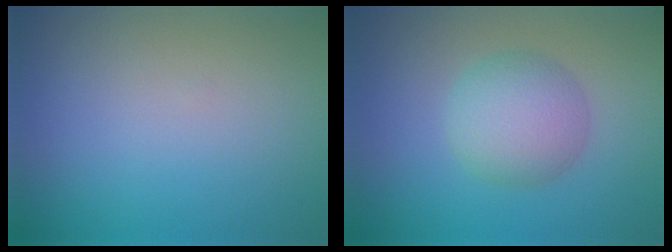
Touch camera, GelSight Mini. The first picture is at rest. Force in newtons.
{"total": 4.7, "press": 4.7, "slide": 0.1}